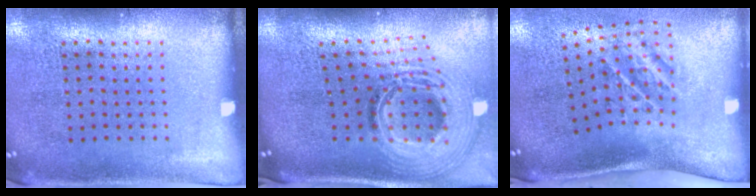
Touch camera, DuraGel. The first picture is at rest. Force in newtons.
{"total": 2.7, "press": 1.8, "slide": 2.0}
{"total": 2.3, "press": 1.3, "slide": 1.9}